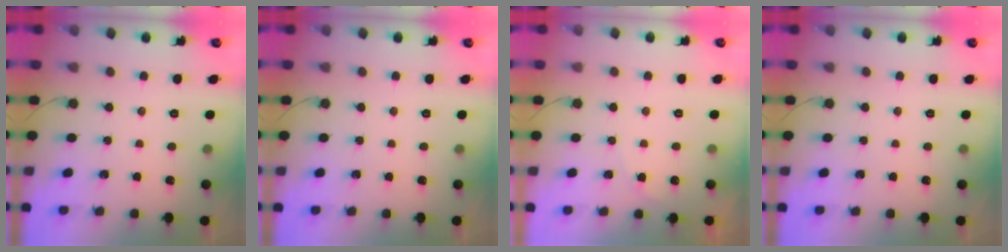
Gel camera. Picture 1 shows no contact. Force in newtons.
{"total": 0.0}
{"total": 3.5, "press": 3.5, "slide": 0.2}
{"total": 0.0}